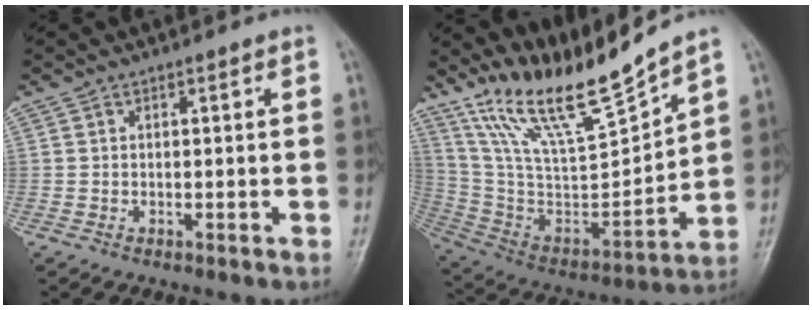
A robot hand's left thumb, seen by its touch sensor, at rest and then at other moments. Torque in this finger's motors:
{"motor_torque": [0.21, -0.08, 1.38, -1.39, 0.36]}